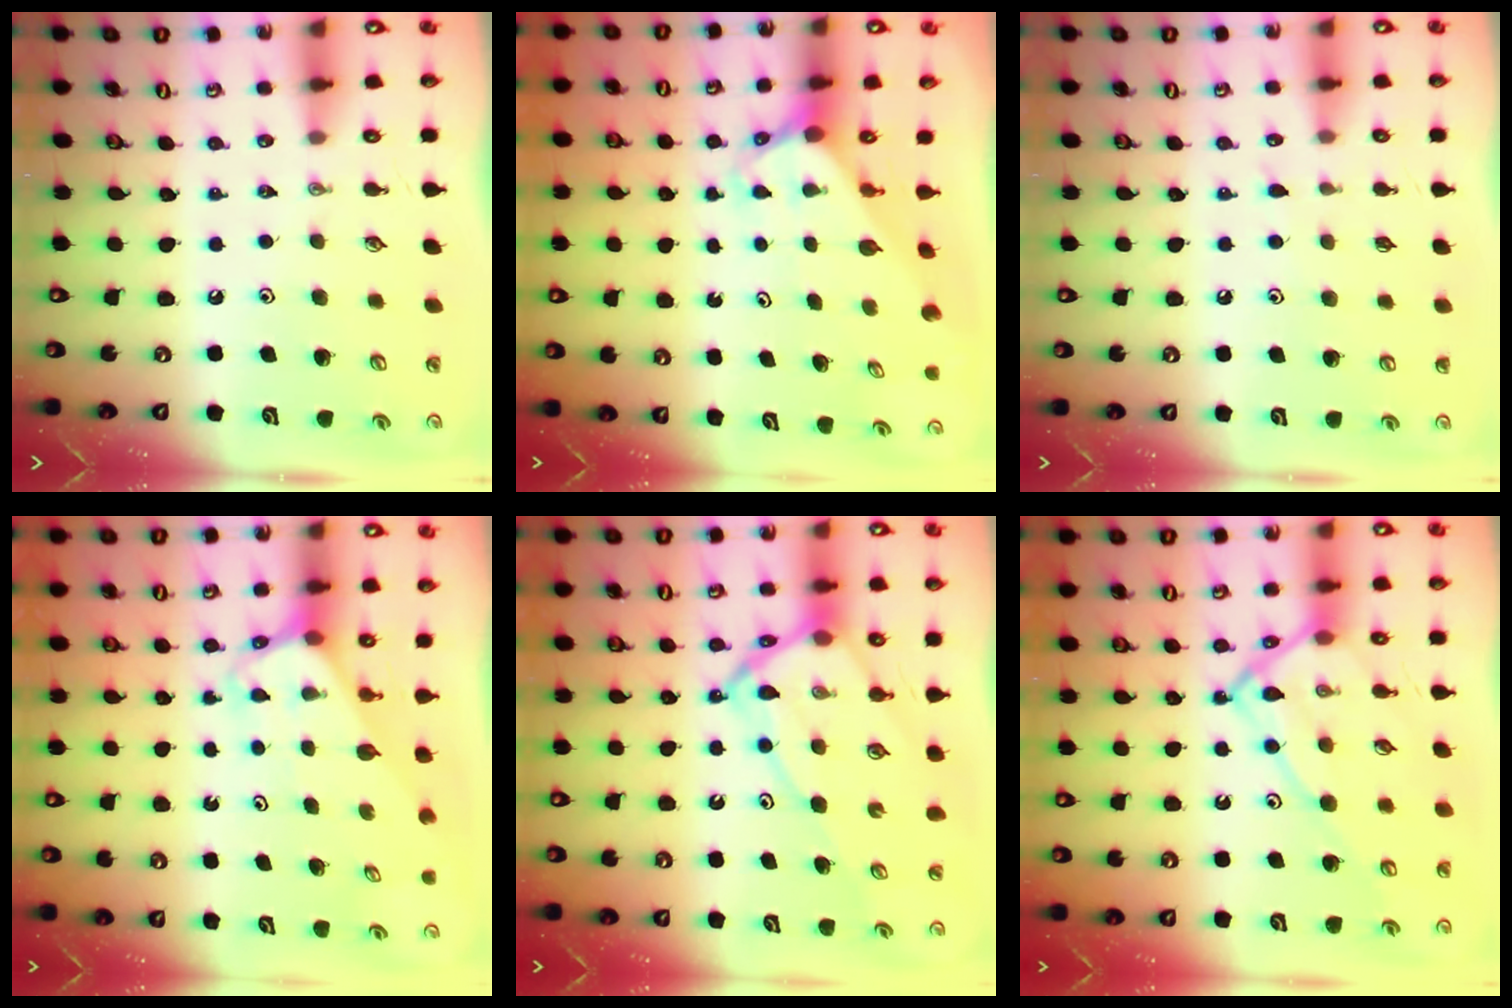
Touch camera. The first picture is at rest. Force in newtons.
{"total": 3.1, "press": 3.1, "slide": 0.2}
{"total": 5.9, "press": 5.9, "slide": 0.5}
{"total": 3.2, "press": 3.2, "slide": 0.2}
{"total": 15.6, "press": 15.6, "slide": 1.5}
{"total": 15.3, "press": 15.2, "slide": 1.5}